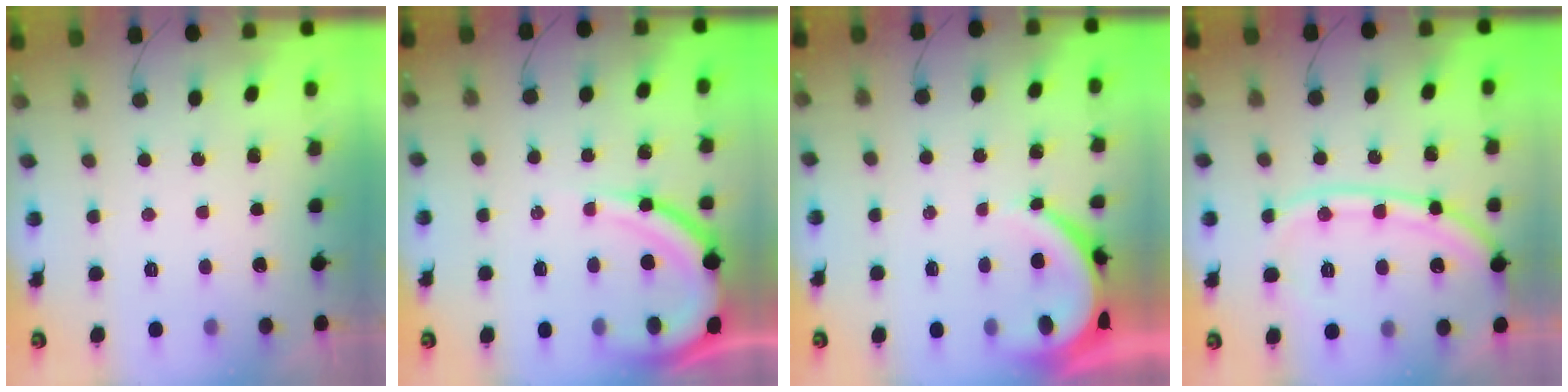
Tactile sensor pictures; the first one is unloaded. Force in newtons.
{"total": 12.5, "press": 12.4, "slide": 1.4}
{"total": 7.4, "press": 7.3, "slide": 0.8}
{"total": 15.3, "press": 15.2, "slide": 1.6}